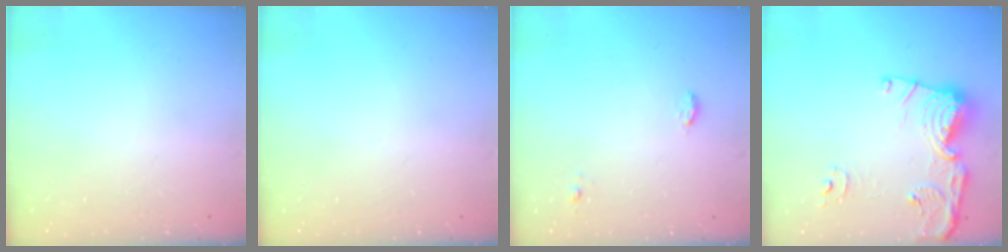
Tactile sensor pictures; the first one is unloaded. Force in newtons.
{"total": 0.0}
{"total": 5.9, "press": 4.3, "slide": 4.1}
{"total": 16.3, "press": 16.2, "slide": 1.5}